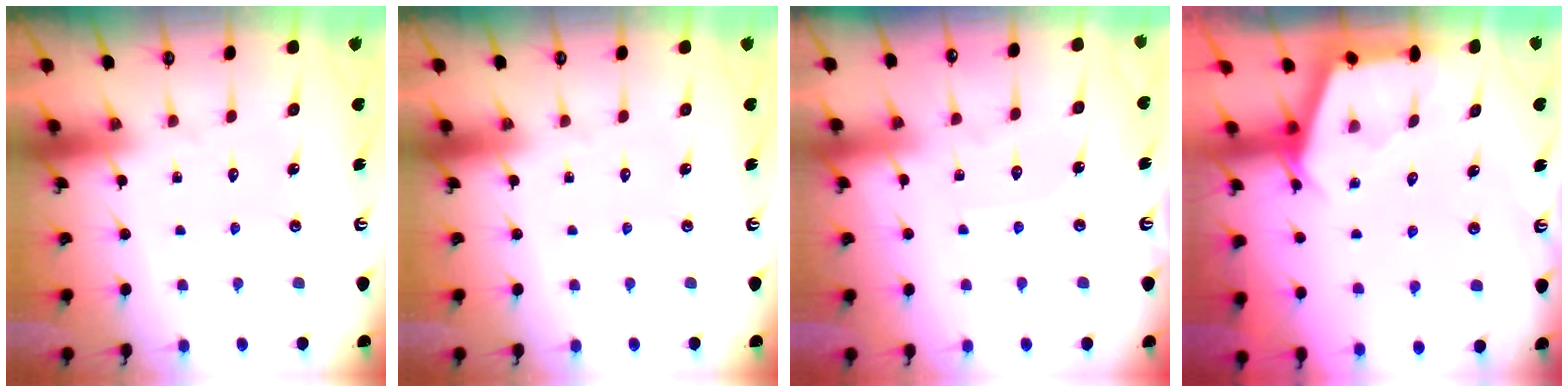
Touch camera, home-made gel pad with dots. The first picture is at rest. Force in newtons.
{"total": 0.0}
{"total": 6.3, "press": 6.3, "slide": 0.7}
{"total": 2.7, "press": 2.7, "slide": 0.3}